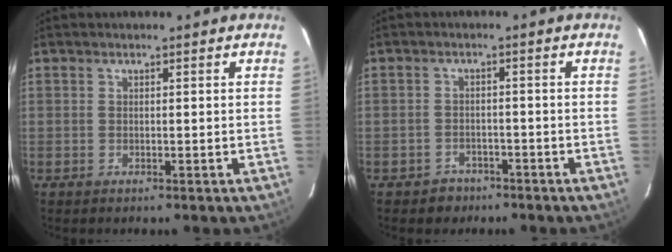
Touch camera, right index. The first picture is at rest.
{"total": 4.0, "force": [-2.8, 2.9, 0.2], "torque": [-0.018, 0.014, -0.039]}